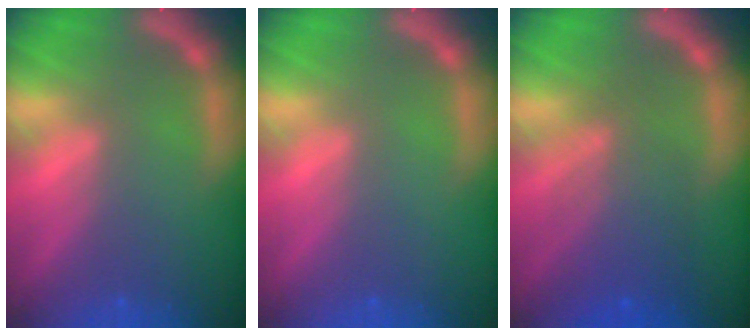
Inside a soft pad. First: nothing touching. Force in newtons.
{"total": 0.0}
{"total": 6.0}